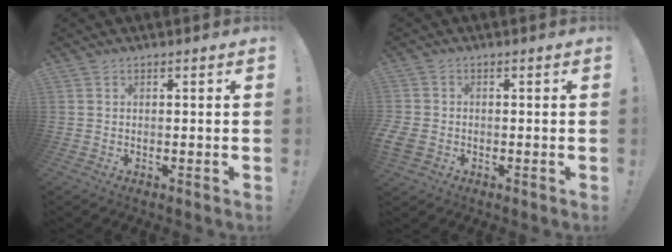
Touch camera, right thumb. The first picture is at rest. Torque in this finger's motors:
{"motor_torque": [1.07, 0.42, 0.72, -0.34, 0.01]}